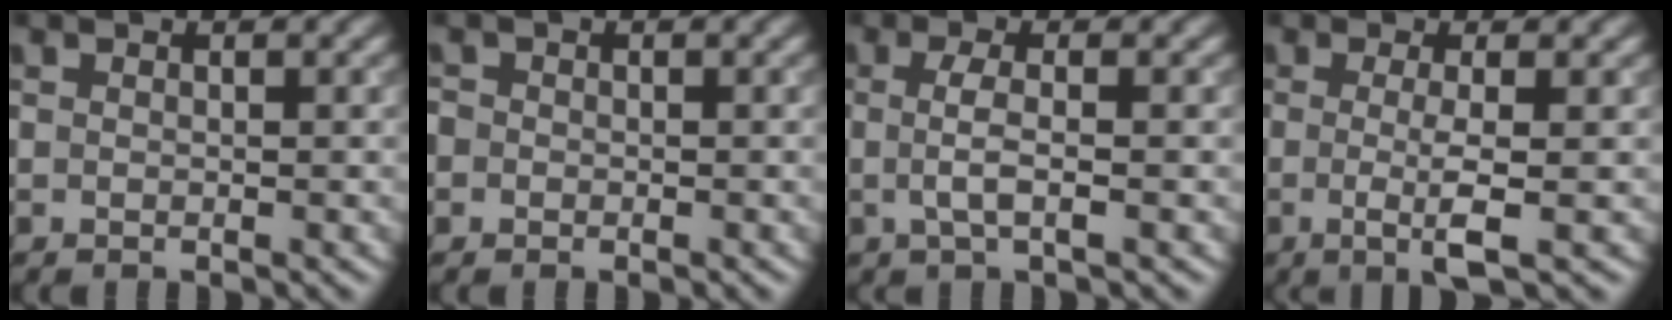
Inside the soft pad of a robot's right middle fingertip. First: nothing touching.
{"total": 1.3, "force": [-0.3, 1.2, 0.2], "torque": [0.006, 0.001, -0.008]}
{"total": 2.4, "force": [-0.2, 0.6, 2.3], "torque": [-0.048, -0.003, -0.006]}
{"total": 3.5, "force": [-0.4, 0.7, 3.4], "torque": [-0.059, -0.012, -0.008]}